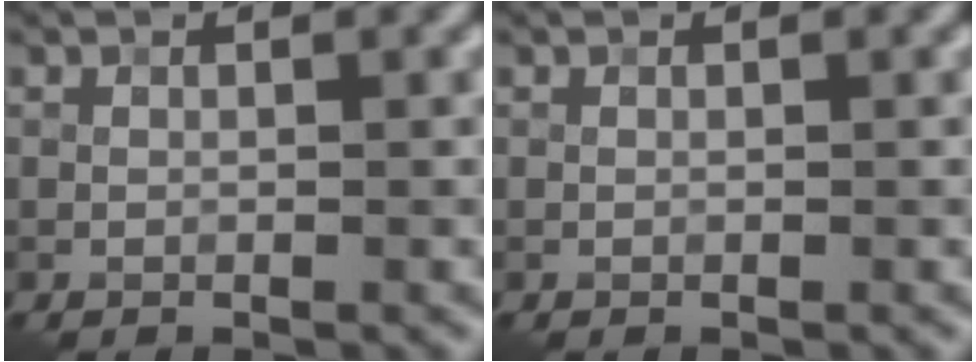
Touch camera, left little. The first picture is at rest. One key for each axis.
{"total": 0.0}